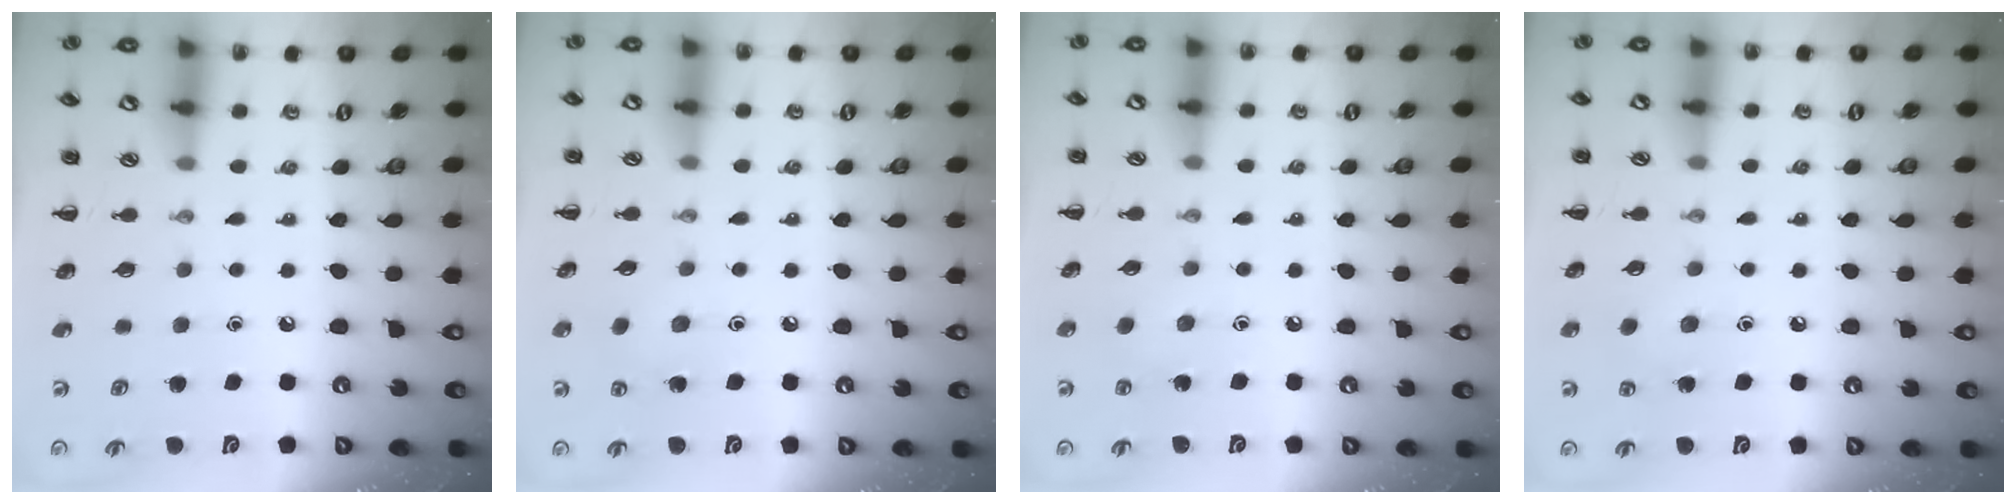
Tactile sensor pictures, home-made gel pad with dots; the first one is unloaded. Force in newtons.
{"total": 7.2, "press": 7.0, "slide": 1.4}
{"total": 5.0, "press": 4.7, "slide": 1.6}
{"total": 6.7, "press": 6.5, "slide": 1.5}